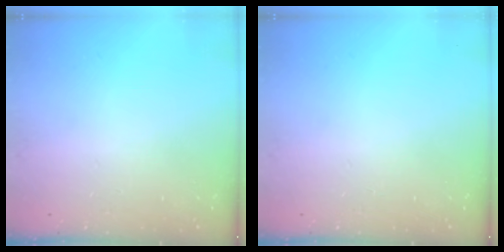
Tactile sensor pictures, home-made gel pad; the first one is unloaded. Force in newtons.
{"total": 0.0}